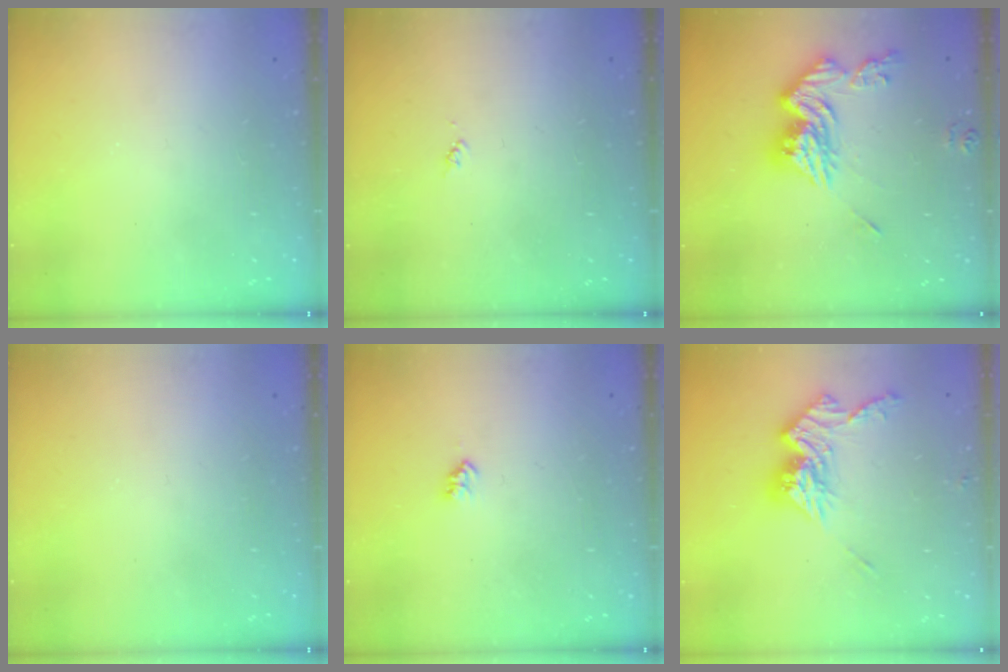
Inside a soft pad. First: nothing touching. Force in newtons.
{"total": 3.4, "press": 3.4, "slide": 0.5}
{"total": 13.7, "press": 13.6, "slide": 1.3}
{"total": 0.0}
{"total": 2.6, "press": 2.5, "slide": 0.4}
{"total": 12.8, "press": 12.7, "slide": 1.1}